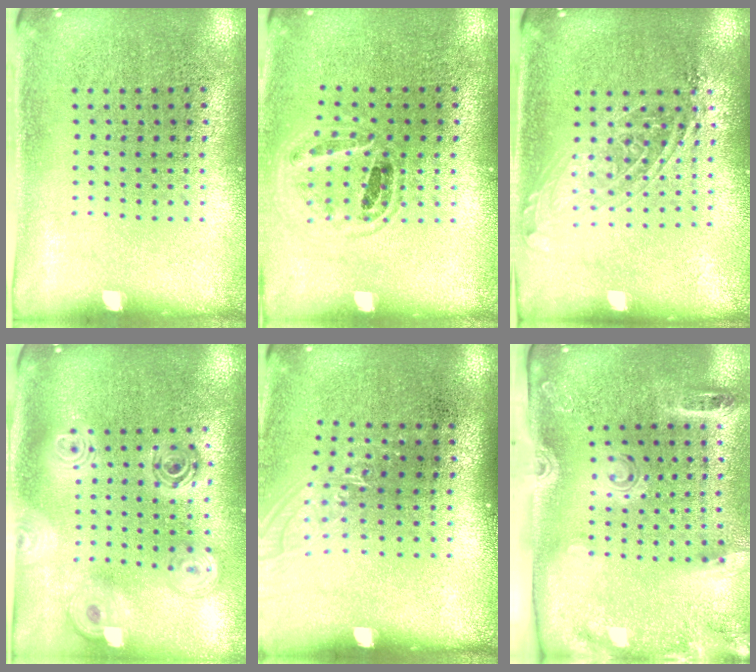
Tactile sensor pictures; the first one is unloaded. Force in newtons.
{"total": 1.0, "press": 1.0, "slide": 0.1}
{"total": 1.5, "press": 1.2, "slide": 0.9}
{"total": 2.3, "press": 1.8, "slide": 1.4}
{"total": 1.1, "press": 1.0, "slide": 0.5}
{"total": 2.8, "press": 2.0, "slide": 2.0}